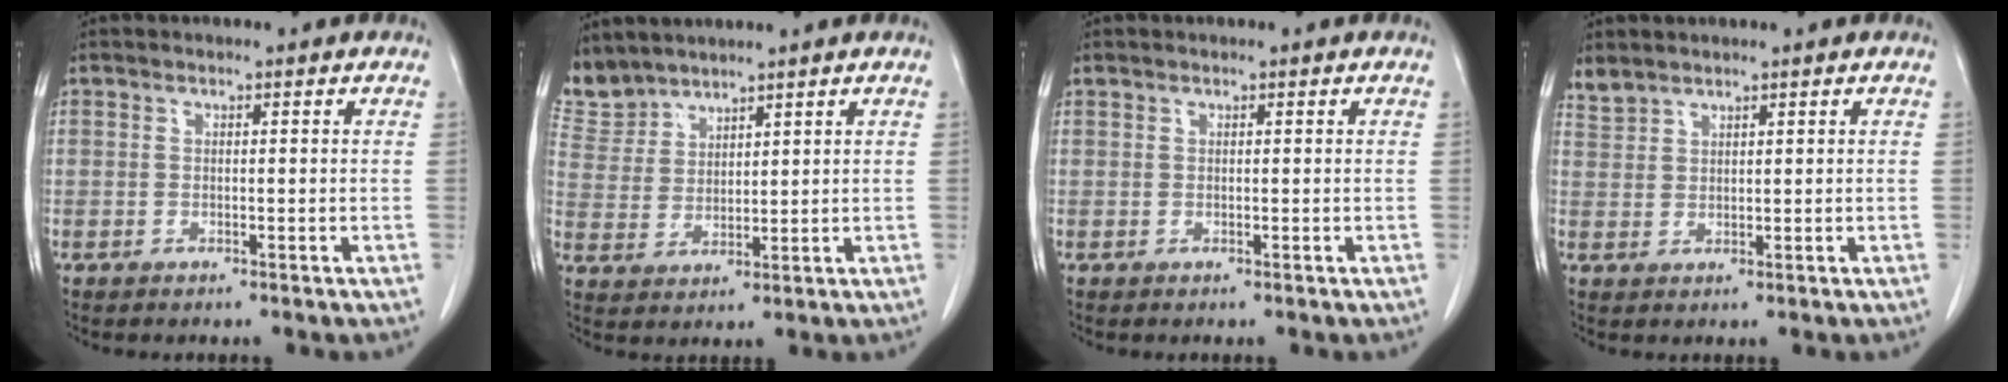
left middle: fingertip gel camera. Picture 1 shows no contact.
{"total": 5.5, "force": [5.3, 1.5, -0.4], "torque": [0.000, 0.004, 0.121]}
{"total": 0.0}
{"total": 2.2, "force": [2.2, 0.4, 0.1], "torque": [-0.007, 0.010, 0.050]}